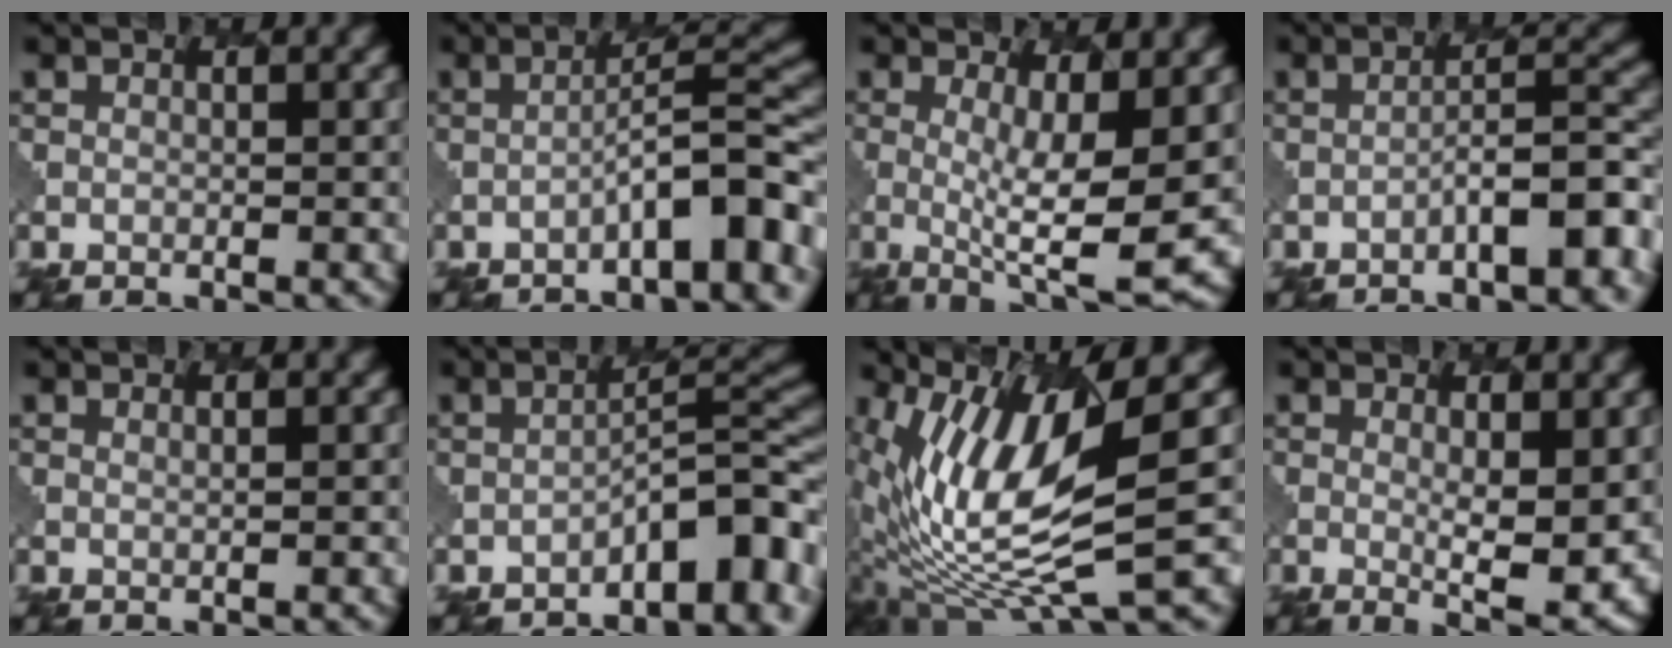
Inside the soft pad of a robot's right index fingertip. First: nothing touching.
{"total": 6.8, "force": [-3.5, 1.4, 5.7], "torque": [-0.077, 0.023, -0.055]}
{"total": 7.0, "force": [0.2, 1.7, 6.8], "torque": [-0.109, -0.012, 0.007]}
{"total": 6.1, "force": [-3.4, 1.6, 4.8], "torque": [-0.063, 0.022, -0.051]}
{"total": 0.9, "force": [0.8, 0.3, 0.4], "torque": [-0.004, -0.003, 0.004]}
{"total": 7.2, "force": [-4.1, 2.5, 5.4], "torque": [-0.059, 0.013, -0.067]}
{"total": 12.3, "force": [1.8, 3.3, 11.7], "torque": [-0.234, -0.013, 0.048]}
{"total": 4.5, "force": [0.8, 1.2, 4.3], "torque": [-0.070, -0.015, 0.018]}